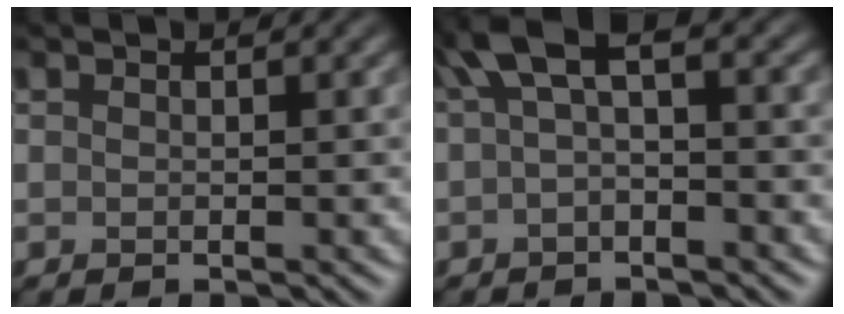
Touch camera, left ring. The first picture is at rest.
{"total": 4.0, "force": [0.8, 1.5, 3.6], "torque": [-0.058, 0.015, 0.005]}